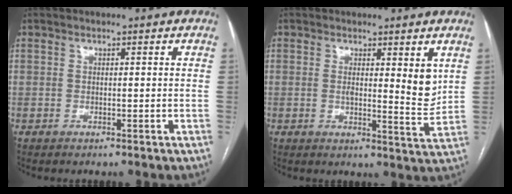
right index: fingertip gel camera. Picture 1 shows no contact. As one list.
[{"total": 5.7, "force": [1.7, 1.3, 5.3], "torque": [-0.073, -0.014, 0.023]}]